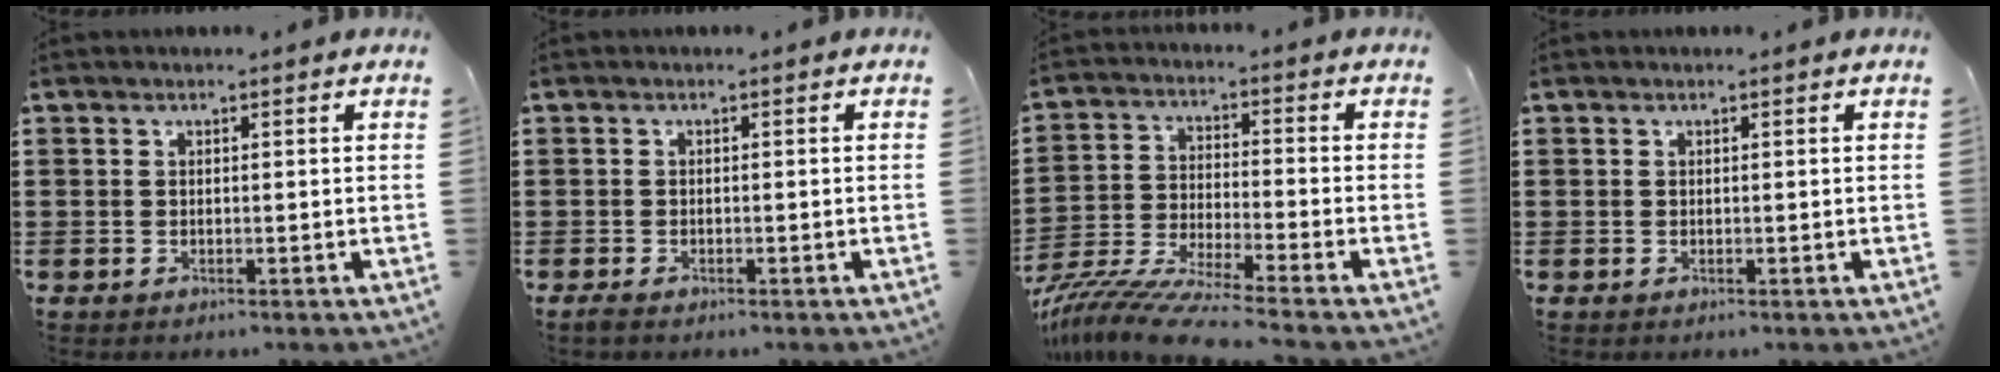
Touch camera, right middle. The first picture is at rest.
{"total": 0.7, "force": [-0.6, 0.2, 0.4], "torque": [-0.019, -0.009, -0.012]}
{"total": 8.3, "force": [-7.7, -0.4, 2.9], "torque": [-0.070, -0.010, -0.156]}
{"total": 0.0}